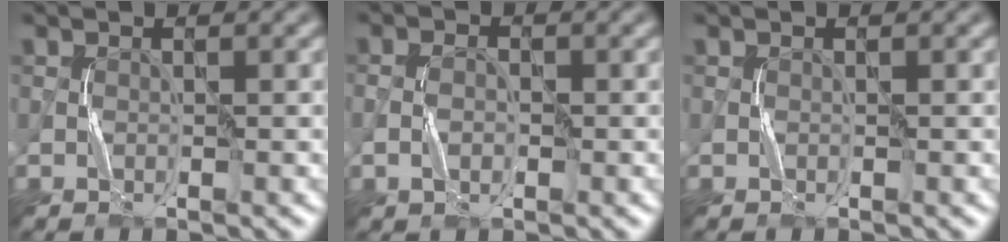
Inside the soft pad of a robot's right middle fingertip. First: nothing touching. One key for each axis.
{"total": 1.9, "fx": -0.6, "fy": 1.2, "fz": 1.3, "tx": -0.029, "ty": 0.002, "tz": -0.012}
{"total": 0.0}